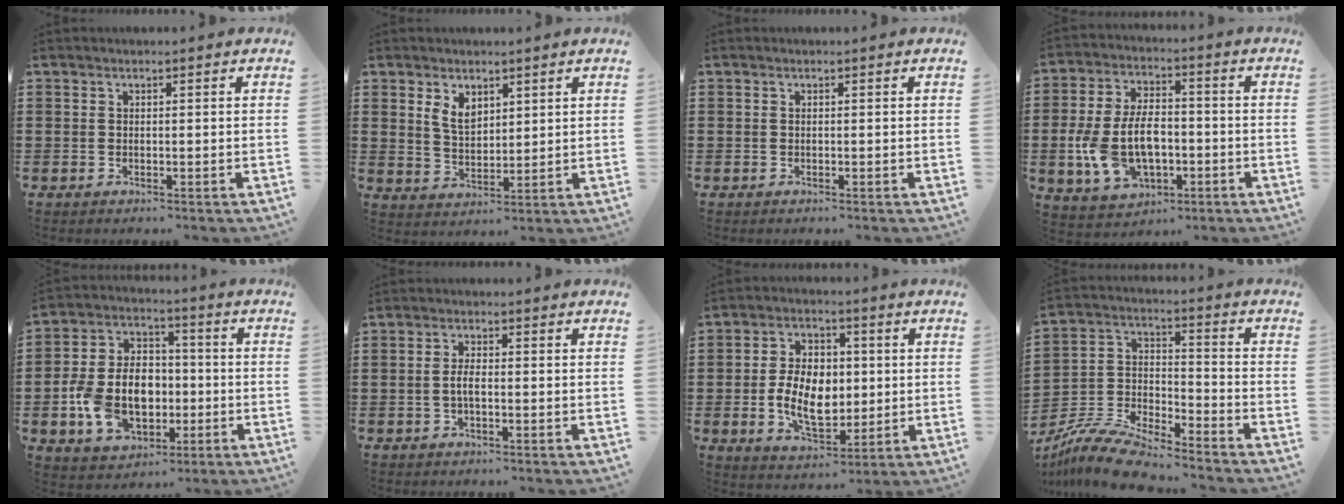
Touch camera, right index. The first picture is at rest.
{"total": 4.0, "force": [2.2, 2.4, 2.3], "torque": [-0.054, 0.007, 0.041]}
{"total": 0.0}
{"total": 10.6, "force": [-2.0, 6.3, 8.3], "torque": [-0.190, 0.006, -0.038]}
{"total": 11.0, "force": [-2.3, 7.9, 7.3], "torque": [-0.166, 0.016, -0.042]}
{"total": 2.2, "force": [-0.5, 0.6, 2.0], "torque": [-0.045, -0.002, -0.012]}
{"total": 9.3, "force": [-0.5, 6.0, 7.1], "torque": [-0.138, 0.005, -0.013]}
{"total": 9.3, "force": [-8.6, 1.3, 3.3], "torque": [-0.085, 0.007, -0.173]}